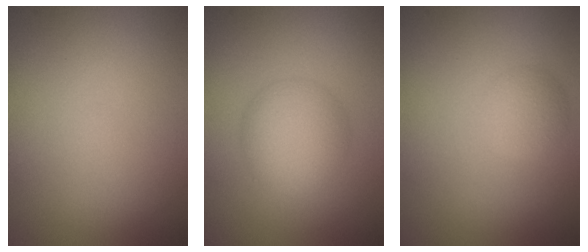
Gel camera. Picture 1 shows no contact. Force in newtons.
{"total": 4.6, "press": 4.6, "slide": 0.1}
{"total": 2.1, "press": 2.1, "slide": 0.1}